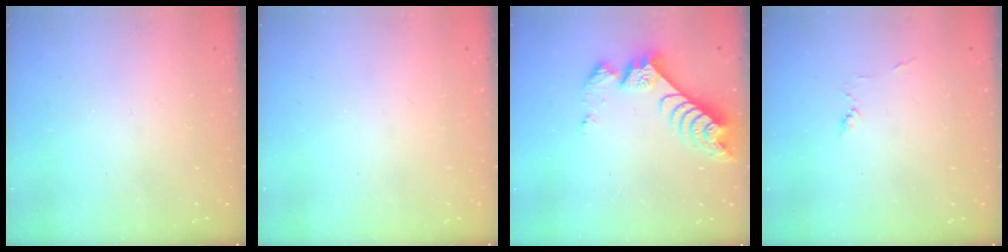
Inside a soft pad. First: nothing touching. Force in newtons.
{"total": 0.0}
{"total": 8.7, "press": 8.6, "slide": 1.0}
{"total": 2.6, "press": 2.6, "slide": 0.3}